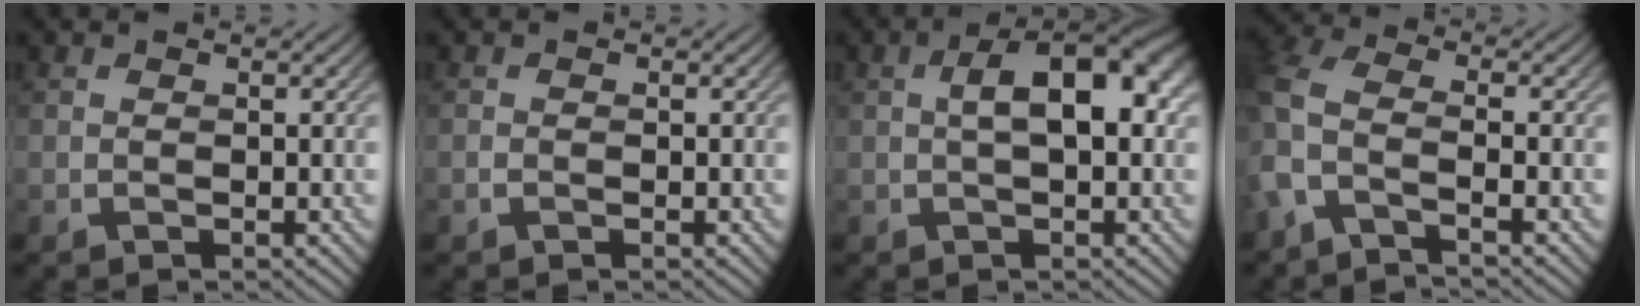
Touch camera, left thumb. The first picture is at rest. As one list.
[{"total": 0.7, "force": [-0.4, 0.5, 0.4], "torque": [-0.010, -0.002, -0.008]}, {"total": 7.3, "force": [1.2, 3.6, 6.2], "torque": [-0.101, 0.010, 0.021]}, {"total": 5.3, "force": [-2.3, 2.2, 4.3], "torque": [-0.107, -0.002, -0.064]}]